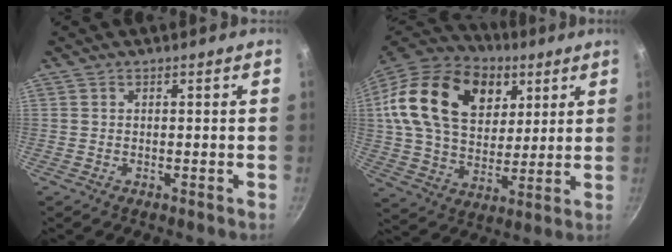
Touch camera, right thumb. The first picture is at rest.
{"total": 27.3, "force": [10.0, 18.4, 17.4], "torque": [-0.300, -0.004, 0.172]}